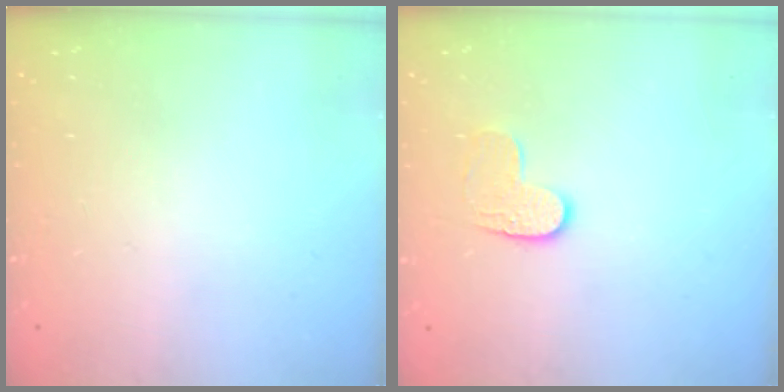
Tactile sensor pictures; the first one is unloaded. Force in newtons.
{"total": 5.7, "press": 5.7, "slide": 0.3}